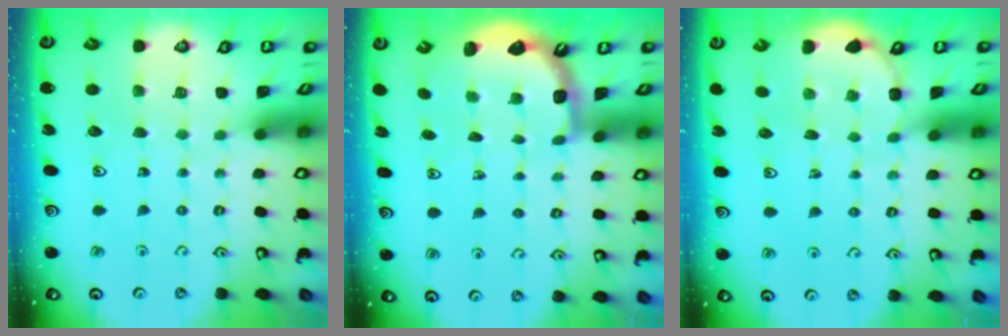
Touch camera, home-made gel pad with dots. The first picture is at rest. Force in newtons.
{"total": 2.5, "press": 2.1, "slide": 1.3}
{"total": 3.9, "press": 3.8, "slide": 0.9}